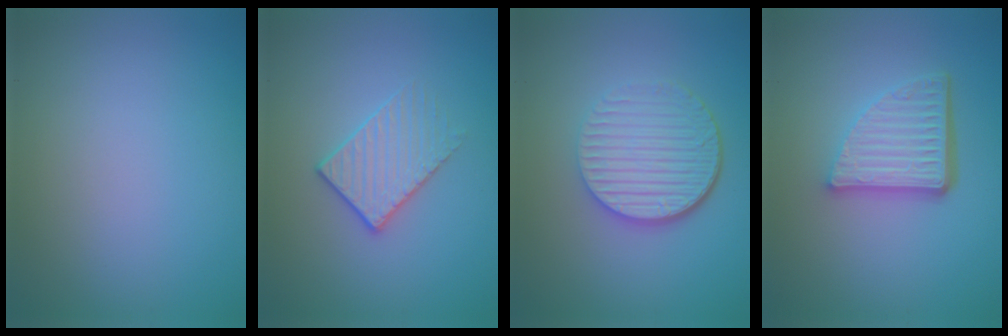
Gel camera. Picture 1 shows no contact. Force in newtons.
{"total": 2.2, "press": 1.9, "slide": 1.2}
{"total": 5.7, "press": 4.0, "slide": 4.0}
{"total": 5.7, "press": 3.8, "slide": 4.2}